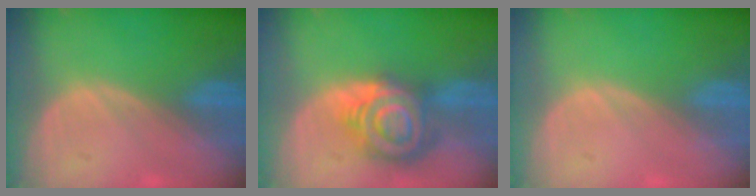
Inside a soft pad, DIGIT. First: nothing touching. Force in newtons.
{"total": 9.0, "press": 8.9, "slide": 0.6}
{"total": 0.0}